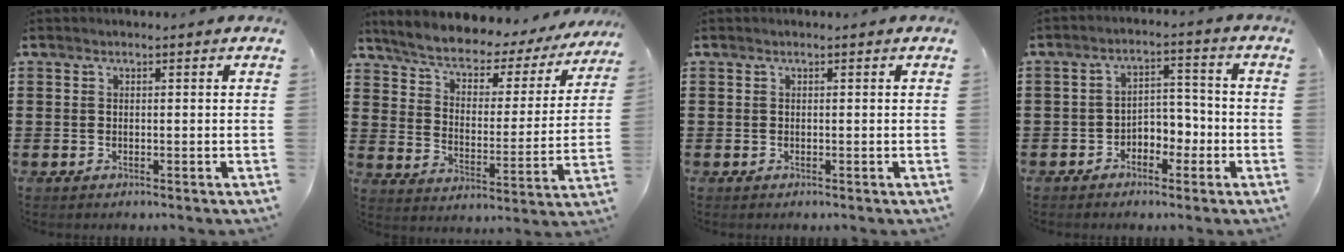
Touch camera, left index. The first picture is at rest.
{"total": 4.8, "force": [4.2, 1.5, 2.0], "torque": [-0.061, -0.034, 0.062]}
{"total": 0.0}
{"total": 3.9, "force": [-2.6, 2.5, 1.5], "torque": [-0.034, 0.012, -0.055]}